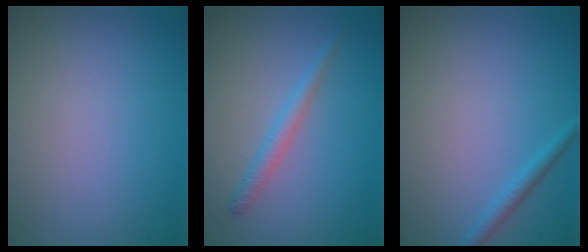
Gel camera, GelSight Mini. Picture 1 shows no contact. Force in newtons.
{"total": 1.7, "press": 1.7, "slide": 0.1}
{"total": 1.4, "press": 1.4, "slide": 0.1}